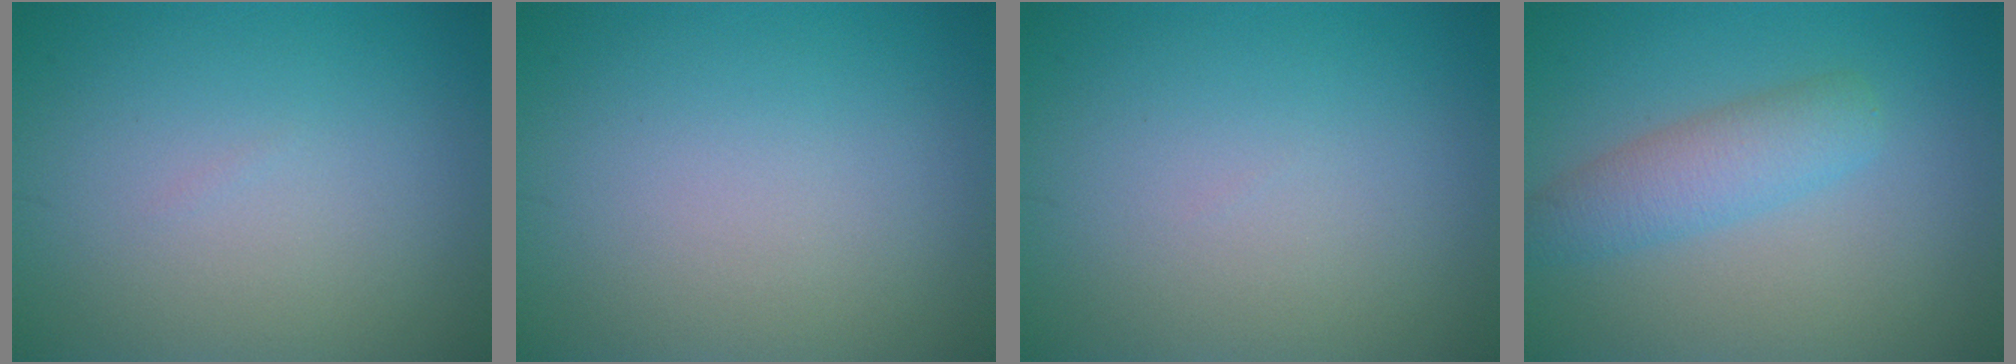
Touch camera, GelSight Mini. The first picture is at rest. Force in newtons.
{"total": 0.0}
{"total": 0.0}
{"total": 3.4, "press": 3.4, "slide": 0.1}